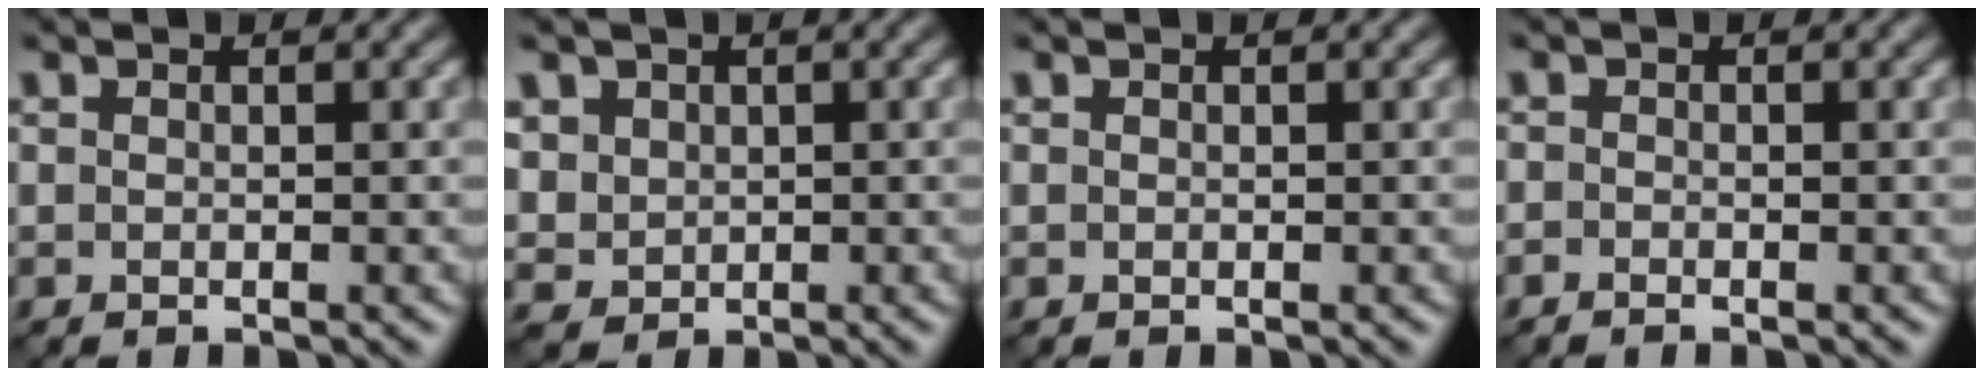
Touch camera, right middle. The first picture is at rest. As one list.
[{"total": 3.0, "force": [1.2, 2.6, 0.8], "torque": [-0.043, 0.001, 0.043]}, {"total": 0.0}, {"total": 0.5, "force": [-0.5, 0.1, 0.2], "torque": [-0.001, -0.004, -0.010]}]